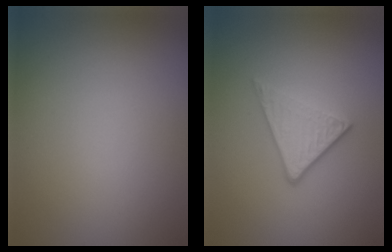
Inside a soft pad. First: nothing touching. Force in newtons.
{"total": 3.6, "press": 2.5, "slide": 2.7}